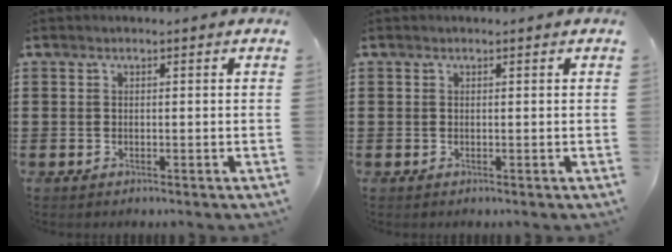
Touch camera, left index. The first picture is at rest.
{"total": 0.0}